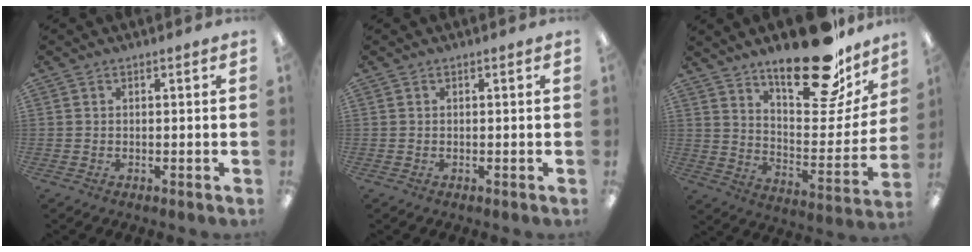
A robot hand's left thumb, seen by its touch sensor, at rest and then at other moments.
{"total": 0.0}
{"total": 23.8, "force": [18.1, 8.0, 13.1], "torque": [-0.185, -0.127, 0.300]}